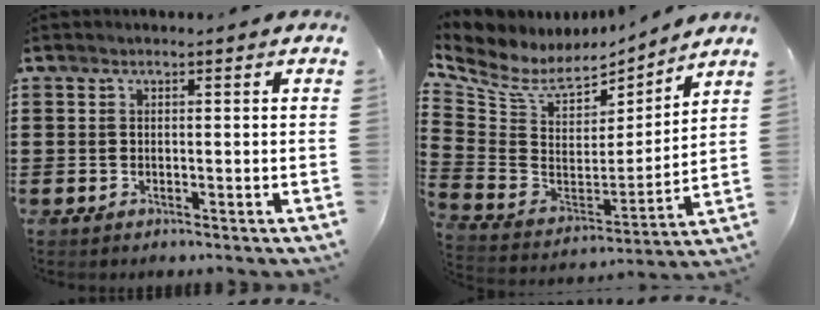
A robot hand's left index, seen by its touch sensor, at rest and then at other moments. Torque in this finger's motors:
{"motor_torque": [1.09, -1.04, 0.29, 0.07]}